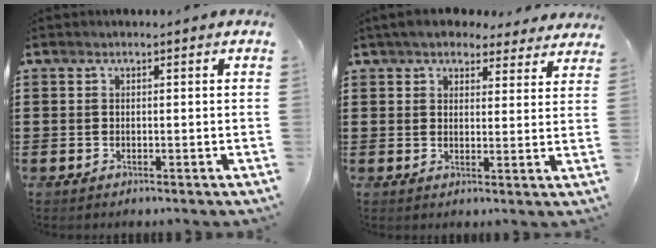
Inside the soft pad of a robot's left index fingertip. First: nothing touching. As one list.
[{"total": 5.0, "force": [4.5, 1.4, 1.6], "torque": [-0.047, -0.007, 0.085]}]